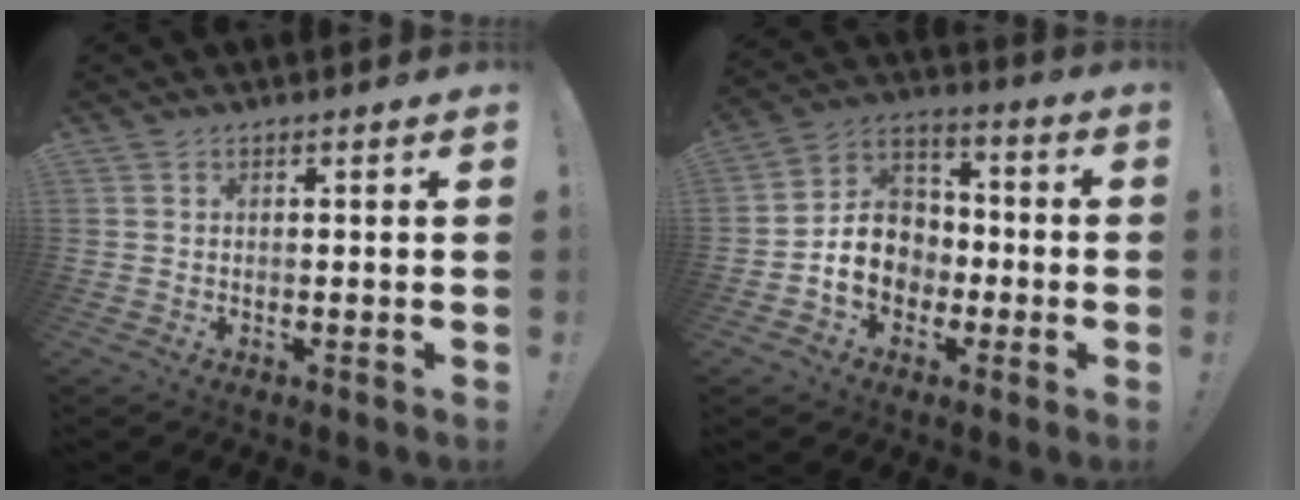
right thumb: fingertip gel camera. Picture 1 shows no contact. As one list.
[{"total": 13.1, "force": [-3.9, 10.8, 6.2], "torque": [-0.094, 0.034, -0.062]}]